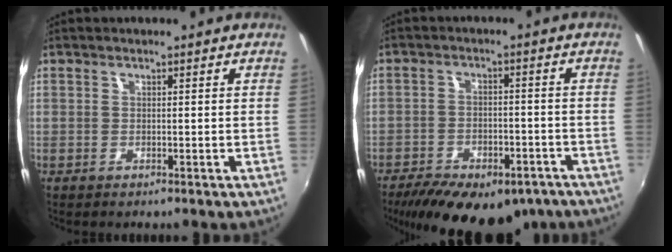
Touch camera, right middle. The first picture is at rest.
{"total": 20.4, "force": [-14.5, 9.4, 10.9], "torque": [-0.219, -0.024, -0.194]}